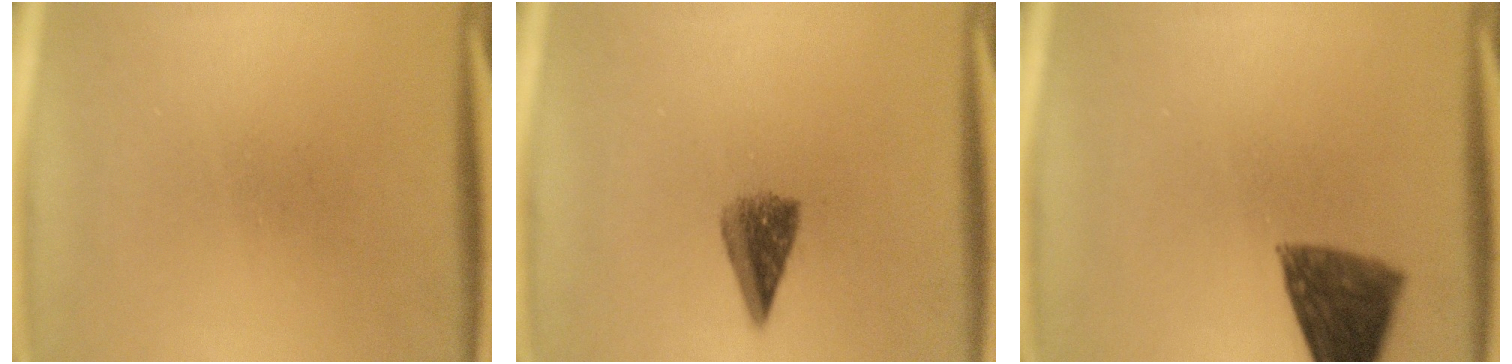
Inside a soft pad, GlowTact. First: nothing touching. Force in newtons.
{"total": 4.5}
{"total": 9.0}